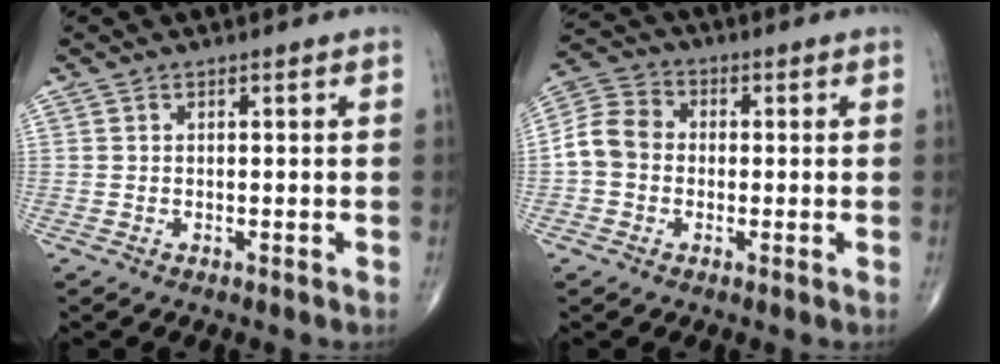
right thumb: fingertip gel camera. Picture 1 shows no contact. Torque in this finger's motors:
{"motor_torque": [-0.15, 0.25, 0.15, -0.07, 0.04]}